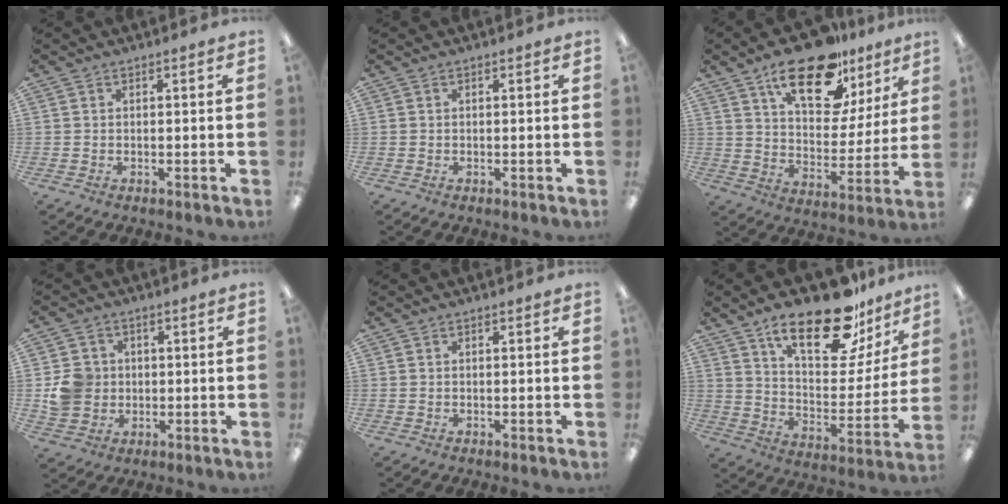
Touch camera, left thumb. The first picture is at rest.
{"total": 0.0}
{"total": 19.8, "force": [13.1, 8.9, 11.9], "torque": [-0.186, -0.066, 0.221]}
{"total": 7.3, "force": [0.5, 7.0, 2.2], "torque": [-0.039, 0.011, 0.011]}
{"total": 0.0}
{"total": 23.1, "force": [15.7, 9.3, 14.2], "torque": [-0.222, -0.091, 0.264]}